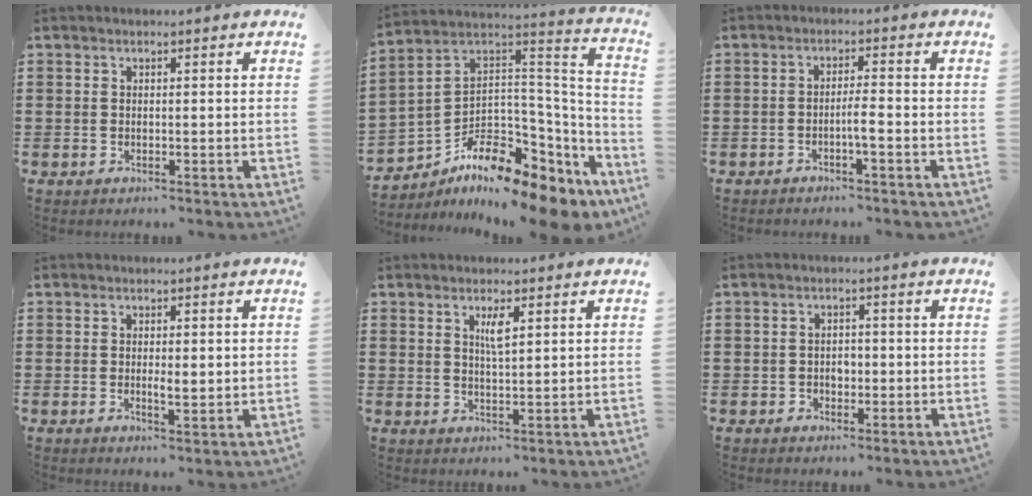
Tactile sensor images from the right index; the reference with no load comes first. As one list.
[{"total": 10.7, "force": [-6.9, 5.1, 6.4], "torque": [-0.126, 0.003, -0.120]}, {"total": 2.8, "force": [-1.4, 0.0, 2.4], "torque": [-0.043, -0.001, -0.025]}, {"total": 2.1, "force": [0.0, 0.7, 2.0], "torque": [-0.038, 0.000, 0.000]}, {"total": 2.7, "force": [1.2, 0.6, 2.4], "torque": [-0.041, 0.000, 0.017]}, {"total": 1.9, "force": [-0.4, 1.6, 0.9], "torque": [-0.021, 0.006, -0.012]}]